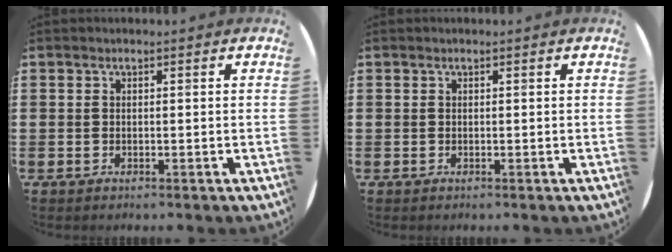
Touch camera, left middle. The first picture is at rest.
{"total": 0.0}